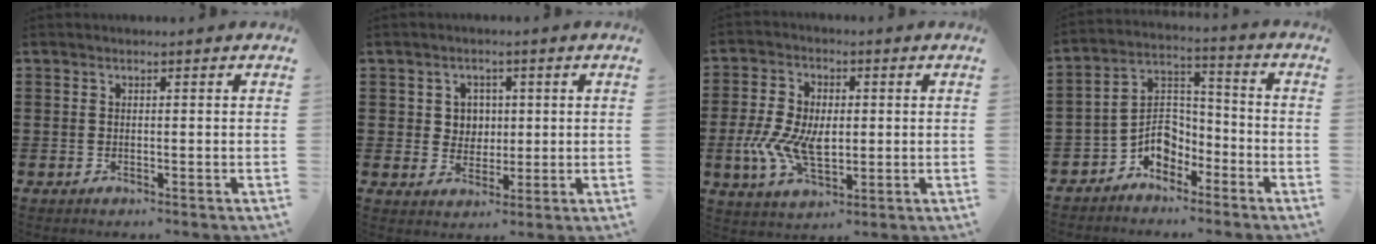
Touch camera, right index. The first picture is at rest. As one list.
[{"total": 3.5, "force": [0.9, 3.2, 1.0], "torque": [-0.035, 0.010, 0.014]}, {"total": 8.6, "force": [-1.1, 5.3, 6.6], "torque": [-0.146, 0.009, -0.020]}, {"total": 6.0, "force": [-3.7, 4.1, 2.4], "torque": [-0.048, 0.014, -0.074]}]